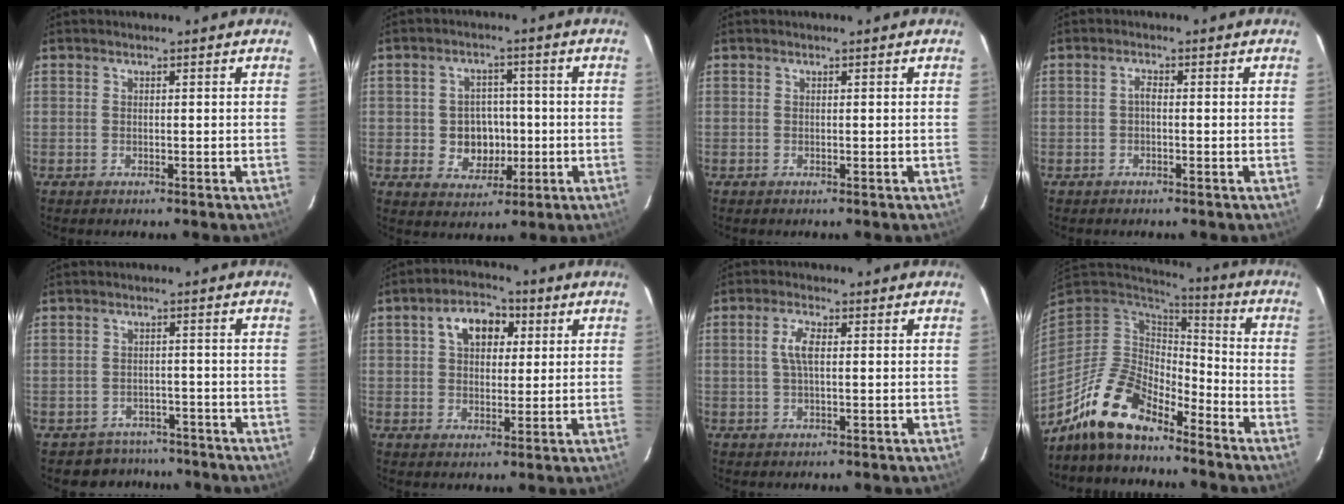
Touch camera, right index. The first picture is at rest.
{"total": 7.0, "force": [-1.0, 6.4, 2.8], "torque": [-0.064, 0.013, -0.002]}
{"total": 0.0}
{"total": 1.1, "force": [-0.4, 0.5, 0.9], "torque": [-0.017, 0.006, -0.009]}
{"total": 6.1, "force": [-4.8, 3.8, -0.2], "torque": [-0.005, 0.028, -0.065]}
{"total": 8.5, "force": [2.9, 5.6, 5.7], "torque": [-0.093, 0.031, 0.048]}
{"total": 3.6, "force": [0.5, 1.3, 3.3], "torque": [-0.068, 0.005, 0.011]}
{"total": 17.8, "force": [-13.5, 4.7, 10.5], "torque": [-0.178, -0.005, -0.263]}